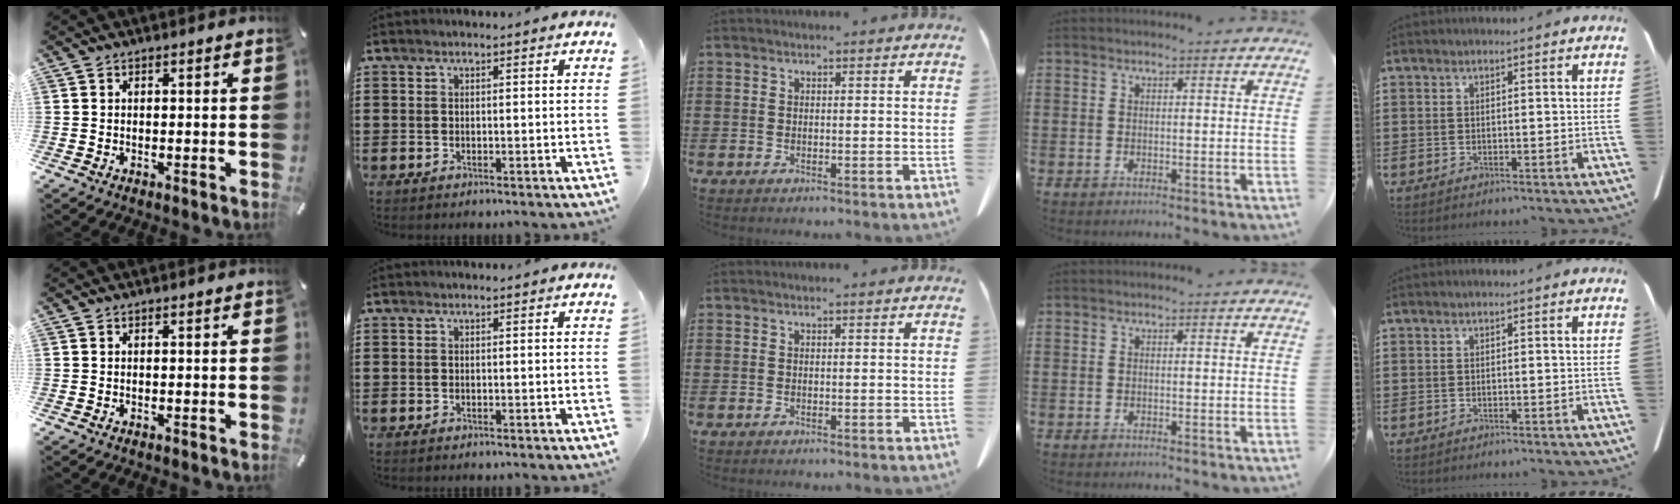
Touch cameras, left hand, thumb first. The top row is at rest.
{}